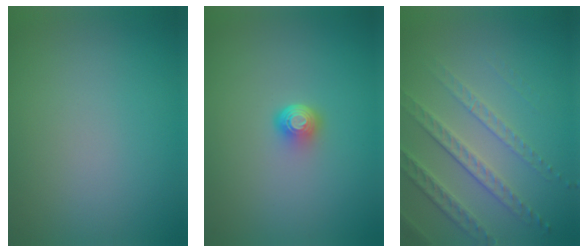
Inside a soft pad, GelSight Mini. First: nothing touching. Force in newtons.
{"total": 1.9, "press": 1.3, "slide": 1.4}
{"total": 3.6, "press": 3.4, "slide": 1.3}